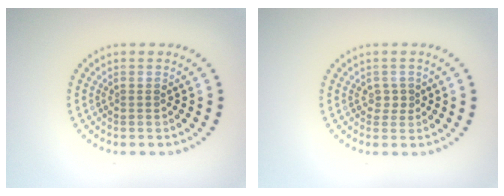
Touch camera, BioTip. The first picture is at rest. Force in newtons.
{"total": 1.1, "press": 0.9, "slide": 0.6}